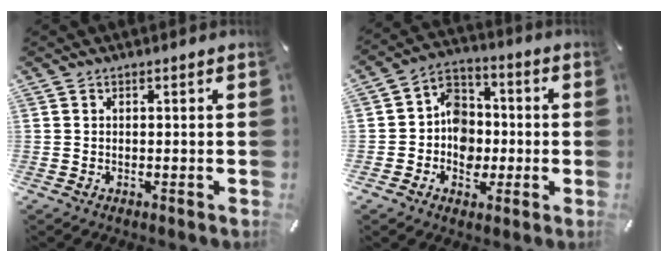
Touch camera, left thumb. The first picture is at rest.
{"total": 9.7, "force": [-2.5, 8.8, 3.4], "torque": [-0.068, 0.021, -0.046]}